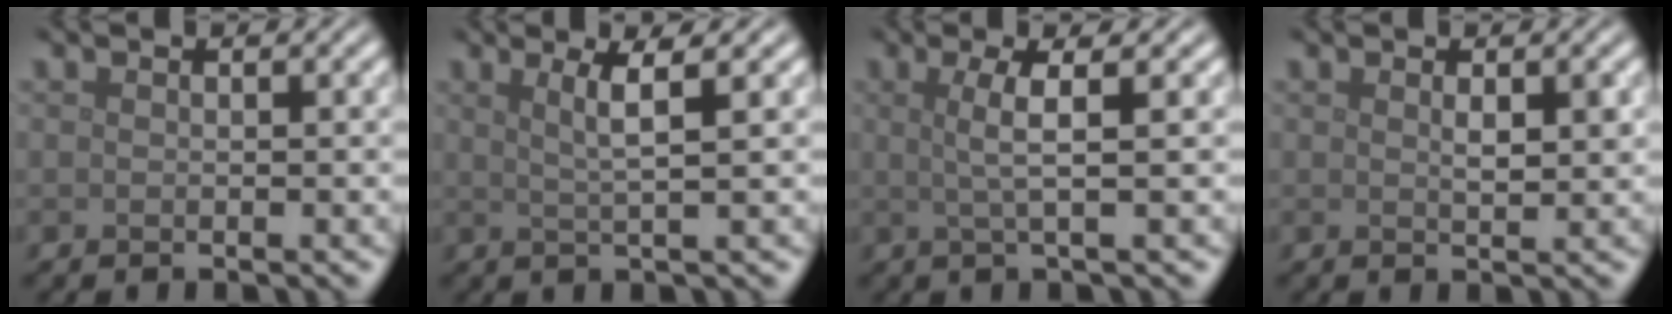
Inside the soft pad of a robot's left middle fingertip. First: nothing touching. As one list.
[{"total": 2.8, "force": [1.1, 0.5, 2.6], "torque": [-0.043, 0.002, 0.017]}, {"total": 3.0, "force": [0.6, 0.5, 2.9], "torque": [-0.054, 0.001, 0.007]}, {"total": 1.4, "force": [0.5, 0.4, 1.3], "torque": [-0.022, -0.003, 0.009]}]